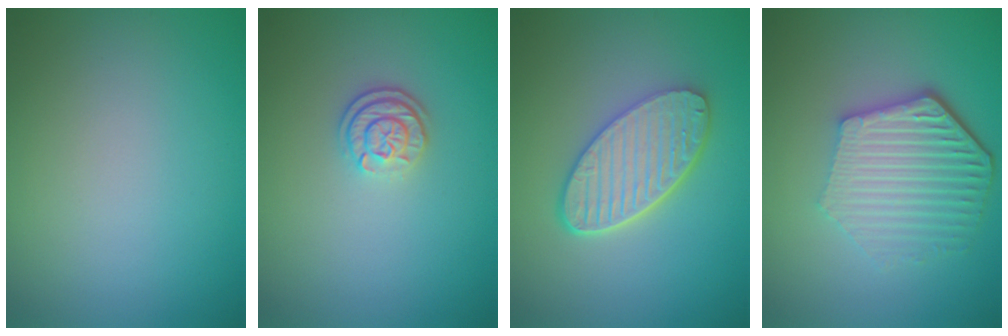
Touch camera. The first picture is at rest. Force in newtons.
{"total": 2.5, "press": 2.0, "slide": 1.5}
{"total": 5.6, "press": 4.4, "slide": 3.5}
{"total": 6.1, "press": 4.6, "slide": 4.0}